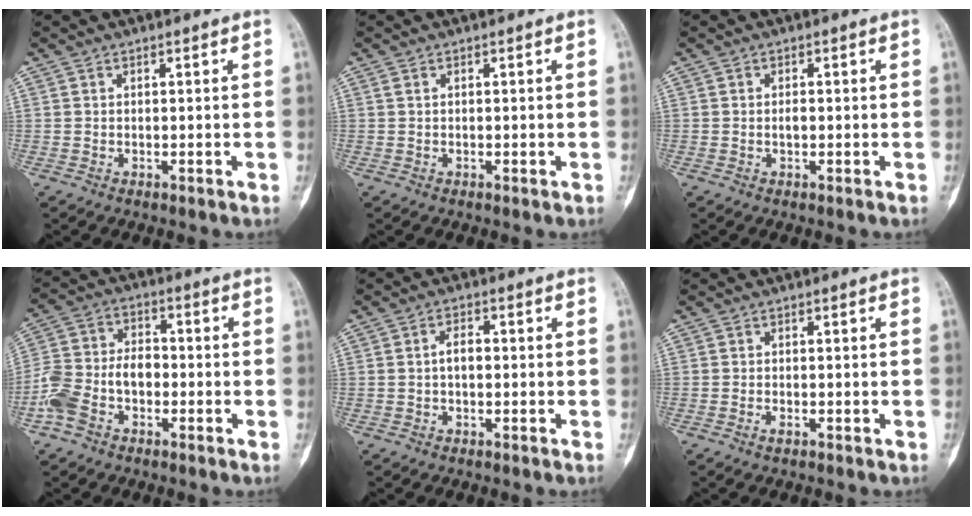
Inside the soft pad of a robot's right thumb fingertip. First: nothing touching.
{"total": 0.6, "force": [0.3, 0.2, 0.4], "torque": [-0.008, 0.002, 0.007]}
{"total": 1.1, "force": [0.0, 0.6, 0.9], "torque": [-0.013, 0.001, 0.000]}
{"total": 10.9, "force": [-3.3, 7.4, 7.3], "torque": [-0.145, 0.040, -0.070]}
{"total": 3.0, "force": [0.0, 1.8, 2.5], "torque": [-0.040, 0.012, -0.004]}
{"total": 0.9, "force": [-0.4, 0.5, 0.6], "torque": [-0.011, 0.001, -0.009]}